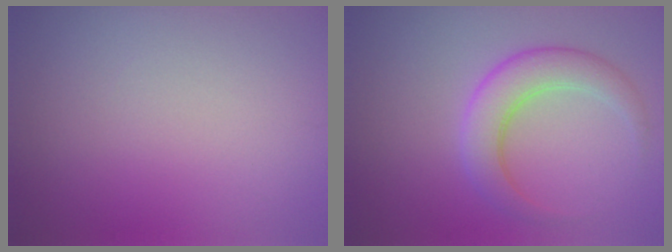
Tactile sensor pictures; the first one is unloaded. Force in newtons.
{"total": 4.2, "press": 4.2, "slide": 0.1}